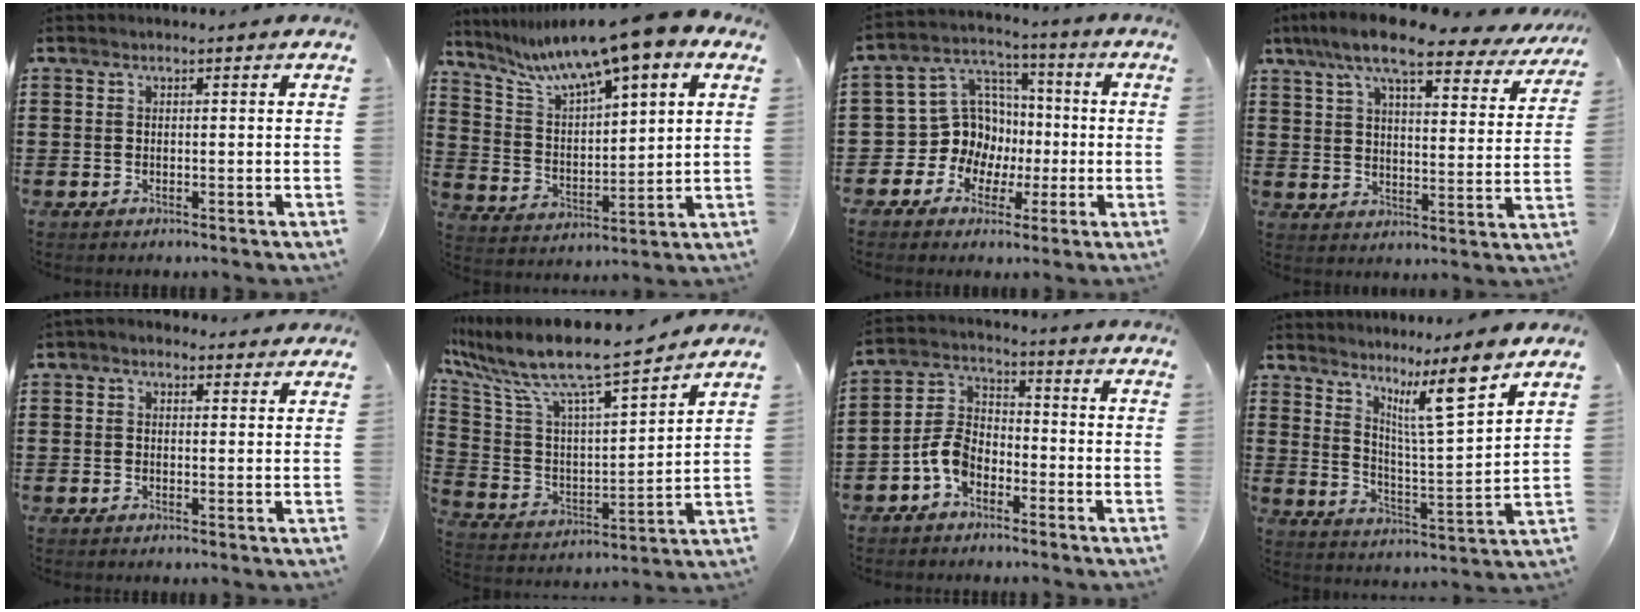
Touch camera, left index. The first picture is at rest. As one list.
[{"total": 9.9, "force": [8.0, 1.1, 5.7], "torque": [-0.138, -0.041, 0.133]}, {"total": 10.3, "force": [-0.8, 9.9, 2.9], "torque": [-0.111, -0.003, -0.010]}, {"total": 10.6, "force": [8.3, 1.9, 6.2], "torque": [-0.143, -0.034, 0.141]}, {"total": 1.6, "force": [1.2, 0.9, 0.6], "torque": [-0.015, 0.008, 0.022]}, {"total": 10.2, "force": [8.4, 1.1, 5.7], "torque": [-0.147, -0.063, 0.139]}, {"total": 6.4, "force": [-3.6, 3.9, 3.6], "torque": [-0.100, 0.008, -0.077]}, {"total": 9.3, "force": [6.6, 0.5, 6.4], "torque": [-0.111, -0.042, 0.107]}]